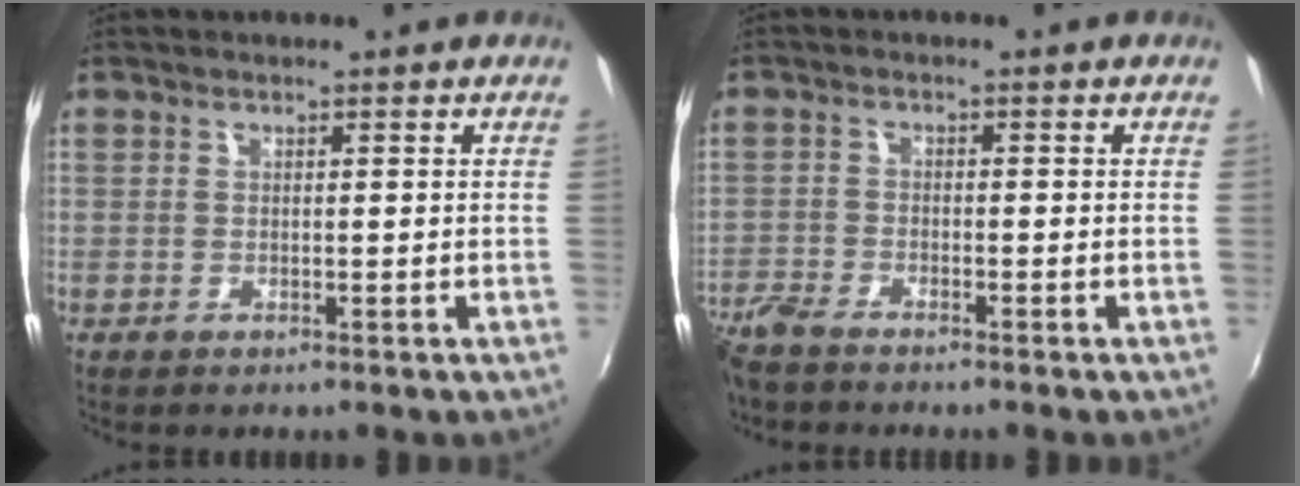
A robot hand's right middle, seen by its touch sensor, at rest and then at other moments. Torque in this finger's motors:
{"motor_torque": [1.07, -1.07, 0.36, 0.21]}